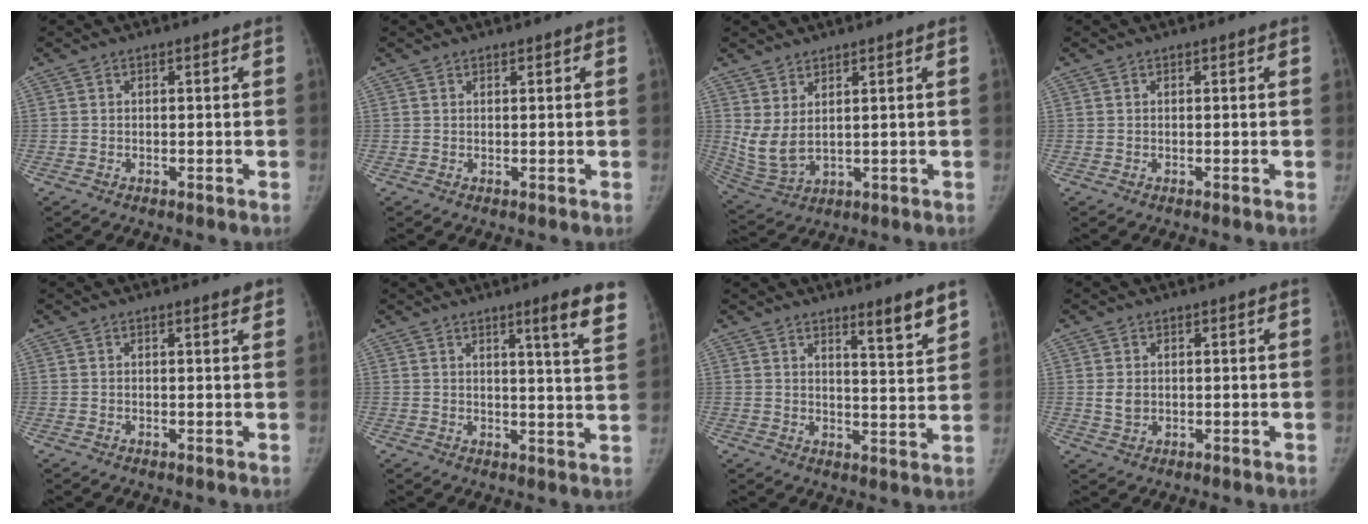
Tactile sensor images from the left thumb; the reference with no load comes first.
{"total": 0.7, "force": [0.6, 0.3, 0.2], "torque": [-0.001, -0.004, 0.009]}
{"total": 7.1, "force": [2.7, 3.4, 5.6], "torque": [-0.120, -0.019, 0.071]}
{"total": 0.0}
{"total": 1.1, "force": [0.9, 0.1, 0.7], "torque": [-0.007, -0.005, 0.011]}
{"total": 8.4, "force": [5.6, 0.2, 6.3], "torque": [-0.074, -0.035, 0.065]}
{"total": 6.7, "force": [4.9, 0.6, 4.6], "torque": [-0.059, -0.041, 0.070]}
{"total": 2.6, "force": [0.5, 2.1, 1.5], "torque": [-0.020, -0.006, 0.015]}